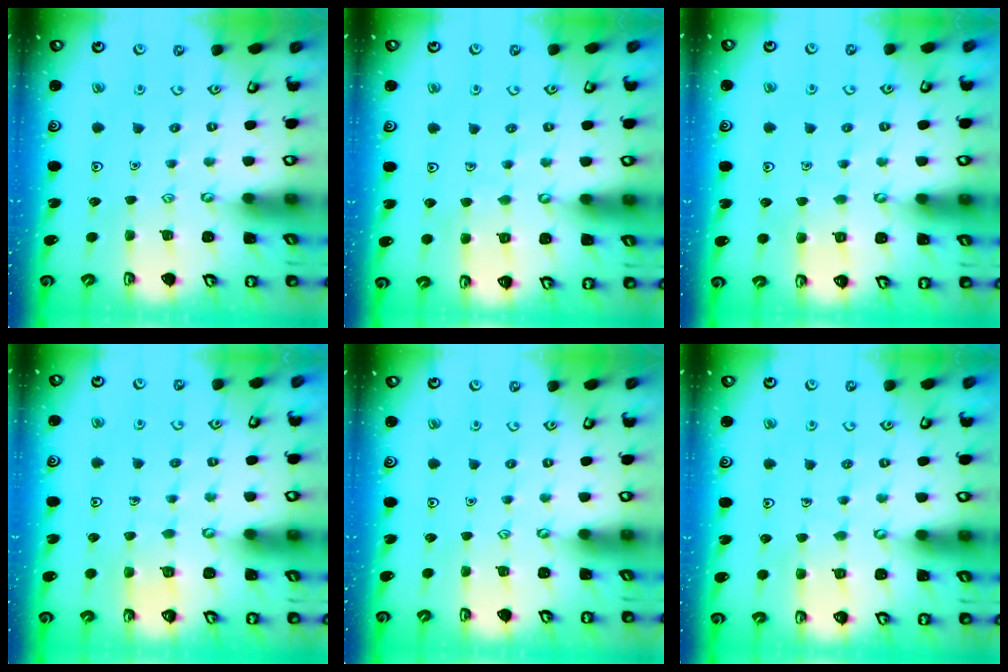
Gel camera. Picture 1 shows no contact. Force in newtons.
{"total": 4.0, "press": 3.9, "slide": 0.3}
{"total": 5.0, "press": 4.9, "slide": 0.4}
{"total": 4.8, "press": 4.8, "slide": 0.3}
{"total": 0.0}
{"total": 4.4, "press": 4.4, "slide": 0.2}